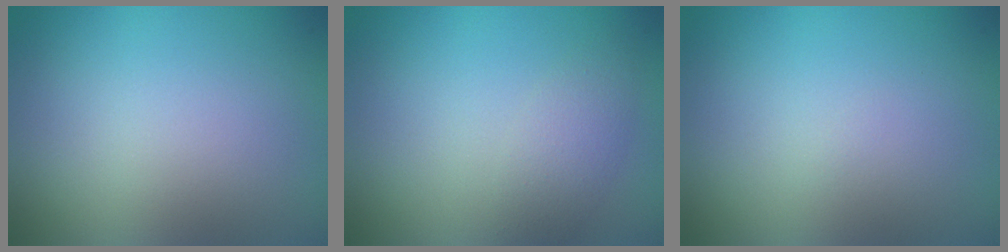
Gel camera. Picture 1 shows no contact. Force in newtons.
{"total": 2.0, "press": 2.0, "slide": 0.0}
{"total": 0.0}